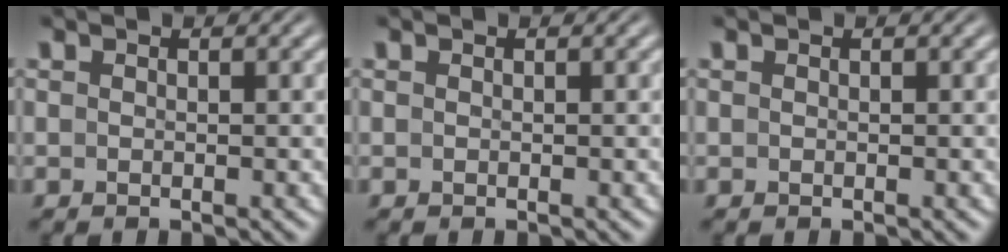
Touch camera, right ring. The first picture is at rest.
{"total": 0.0}
{"total": 0.0}